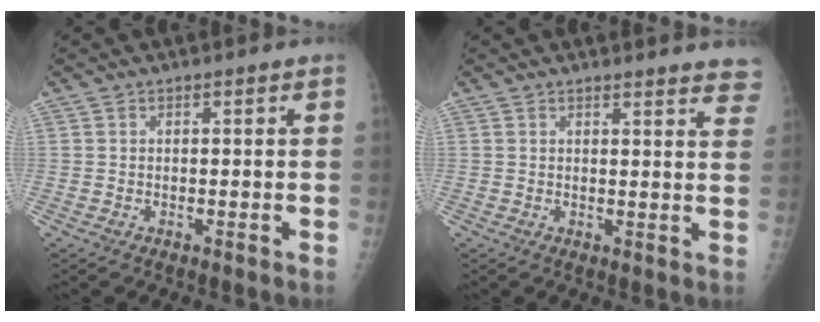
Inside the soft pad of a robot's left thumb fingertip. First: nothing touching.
{"total": 8.5, "force": [8.1, 1.5, 2.2], "torque": [0.007, -0.042, 0.066]}